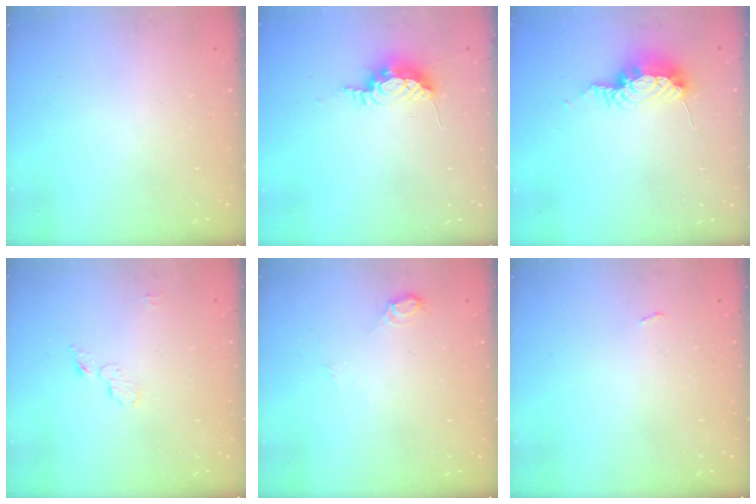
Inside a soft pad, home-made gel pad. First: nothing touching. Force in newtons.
{"total": 8.7, "press": 8.7, "slide": 0.9}
{"total": 8.3, "press": 8.1, "slide": 1.6}
{"total": 4.6, "press": 4.6, "slide": 0.3}
{"total": 5.7, "press": 5.7, "slide": 0.5}
{"total": 2.7, "press": 2.3, "slide": 1.4}